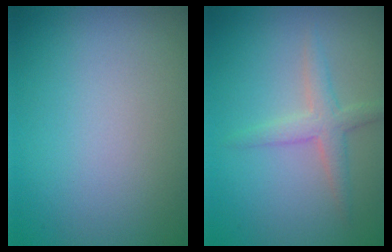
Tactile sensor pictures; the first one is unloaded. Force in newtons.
{"total": 2.5, "press": 2.5, "slide": 0.1}